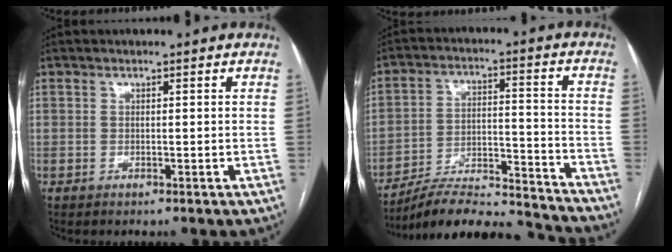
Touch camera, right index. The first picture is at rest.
{"total": 17.4, "force": [-16.8, 1.2, 4.3], "torque": [-0.077, 0.021, -0.259]}